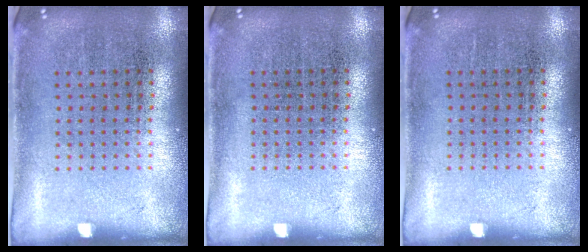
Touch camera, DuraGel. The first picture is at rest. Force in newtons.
{"total": 0.0}
{"total": 0.0}